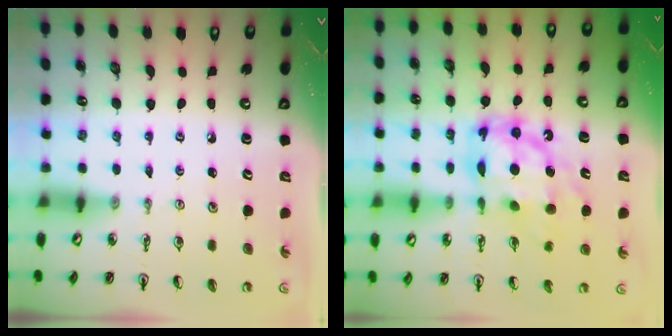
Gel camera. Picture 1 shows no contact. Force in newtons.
{"total": 14.5, "press": 14.5, "slide": 1.3}